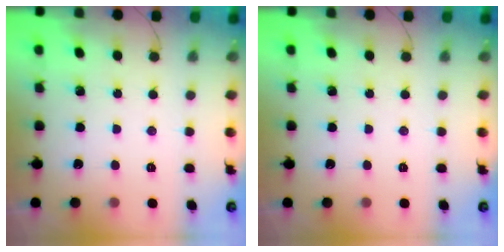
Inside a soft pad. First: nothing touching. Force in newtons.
{"total": 0.0}